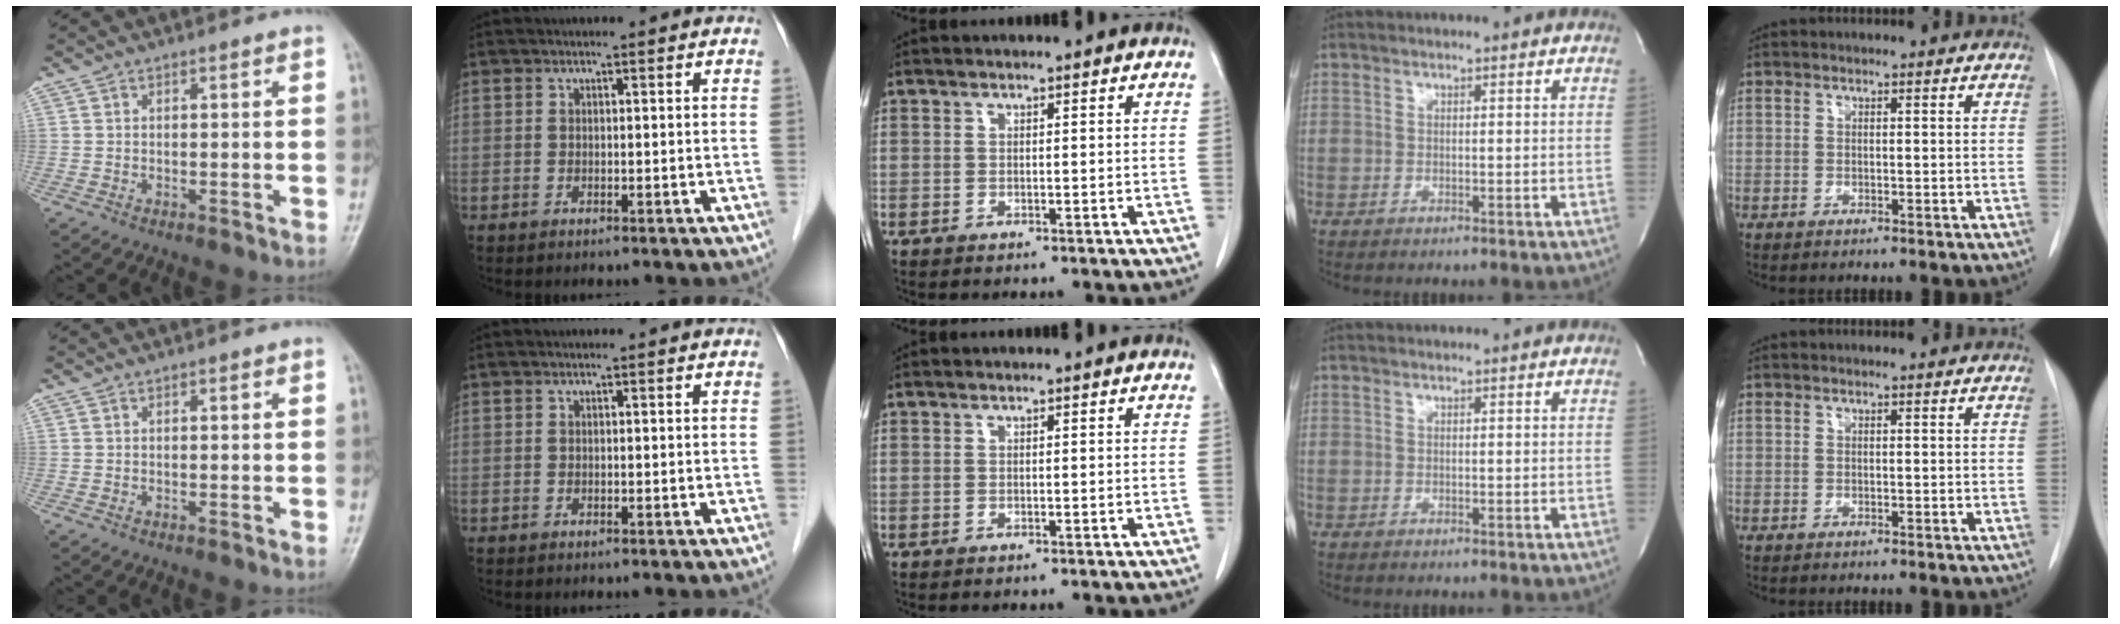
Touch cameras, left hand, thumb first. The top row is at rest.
{}